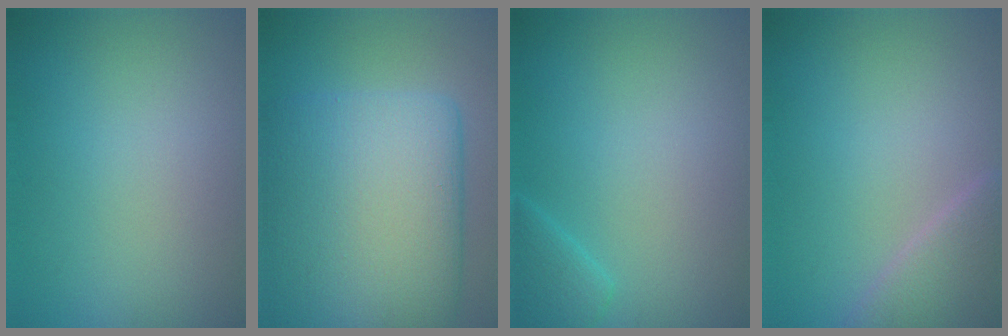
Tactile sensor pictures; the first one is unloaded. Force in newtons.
{"total": 13.8, "press": 13.8, "slide": 0.9}
{"total": 2.0, "press": 2.0, "slide": 0.1}
{"total": 4.0, "press": 4.0, "slide": 0.3}